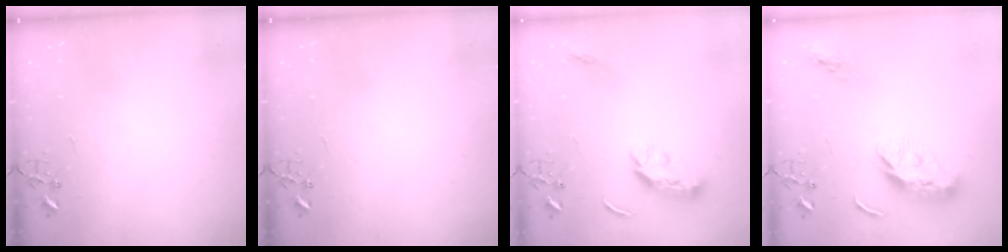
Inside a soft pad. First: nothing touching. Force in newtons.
{"total": 0.0}
{"total": 9.9, "press": 9.9, "slide": 0.3}
{"total": 12.7, "press": 12.7, "slide": 0.3}